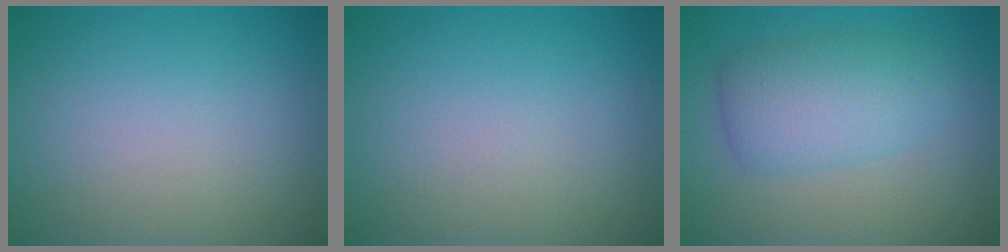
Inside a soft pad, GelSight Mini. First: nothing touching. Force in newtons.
{"total": 0.0}
{"total": 4.7, "press": 4.7, "slide": 0.1}